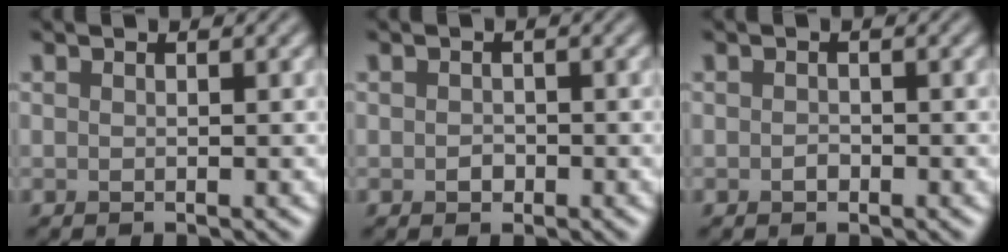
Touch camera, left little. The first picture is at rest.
{"total": 0.9, "force": [-0.2, 0.7, 0.4], "torque": [-0.007, -0.004, -0.006]}
{"total": 0.7, "force": [-0.3, 0.5, 0.4], "torque": [-0.006, -0.002, -0.005]}